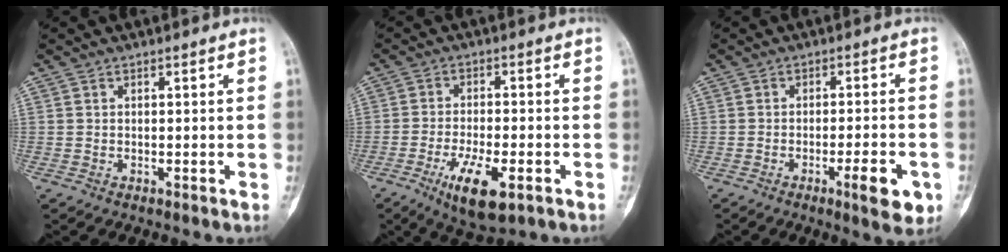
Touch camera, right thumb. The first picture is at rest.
{"total": 9.9, "force": [-4.5, 3.4, 8.1], "torque": [-0.141, 0.001, -0.069]}
{"total": 7.1, "force": [-3.0, 1.6, 6.3], "torque": [-0.082, 0.005, -0.037]}